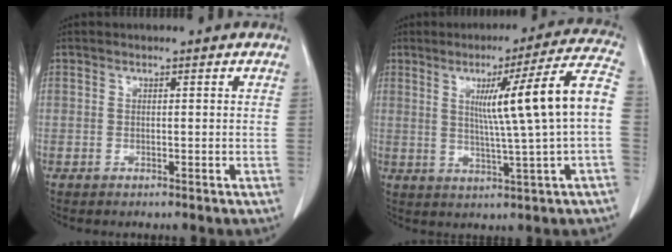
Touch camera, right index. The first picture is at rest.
{"total": 13.9, "force": [1.2, -1.4, 13.7], "torque": [-0.198, 0.010, 0.019]}